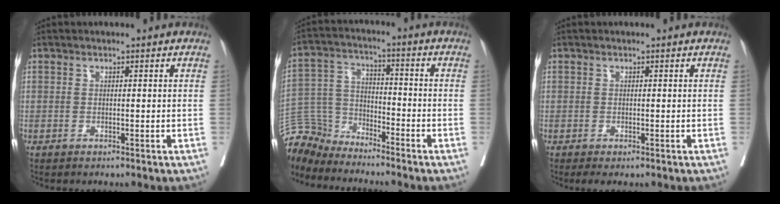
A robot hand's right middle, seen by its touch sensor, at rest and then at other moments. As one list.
[{"total": 8.2, "force": [-8.1, 1.1, -0.7], "torque": [0.005, 0.017, -0.162]}, {"total": 1.3, "force": [-0.7, 0.6, 0.8], "torque": [-0.007, -0.001, -0.005]}]